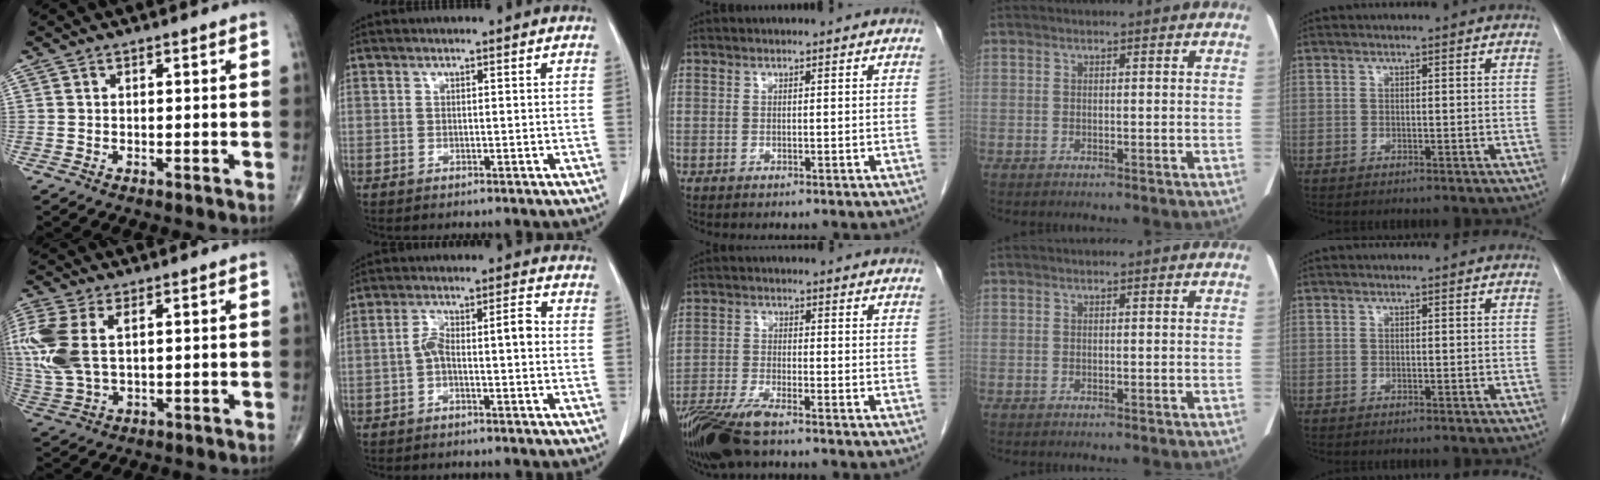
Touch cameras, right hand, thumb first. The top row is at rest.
{"thumb": {"total": 12.3, "force": [2.7, 6.7, 9.9], "torque": [-0.261, 0.005, 0.062]}, "index": {"total": 5.4, "force": [-1.0, 1.6, 5.1], "torque": [-0.097, 0.032, -0.016]}, "middle": {"total": 9.9, "force": [-7.5, 1.8, 6.1], "torque": [-0.119, -0.022, -0.137]}}